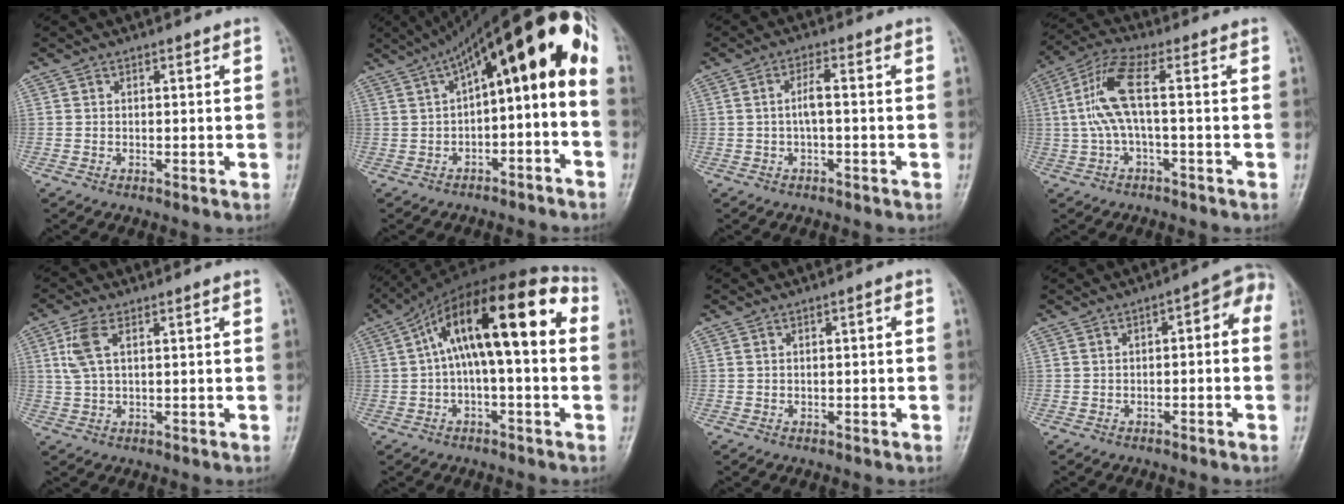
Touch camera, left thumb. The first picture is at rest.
{"total": 17.8, "force": [1.0, 6.7, 16.4], "torque": [-0.224, 0.071, 0.011]}
{"total": 2.7, "force": [-0.3, 0.5, 2.6], "torque": [-0.055, 0.016, -0.006]}
{"total": 8.4, "force": [0.0, 1.8, 8.2], "torque": [-0.201, 0.036, -0.004]}
{"total": 5.2, "force": [1.7, 2.3, 4.4], "torque": [-0.111, 0.011, 0.038]}
{"total": 18.2, "force": [2.3, 6.6, 16.8], "torque": [-0.245, 0.056, 0.025]}
{"total": 0.6, "force": [-0.1, 0.3, 0.6], "torque": [-0.009, 0.006, -0.002]}
{"total": 5.8, "force": [0.2, 2.7, 5.2], "torque": [-0.046, 0.037, -0.007]}